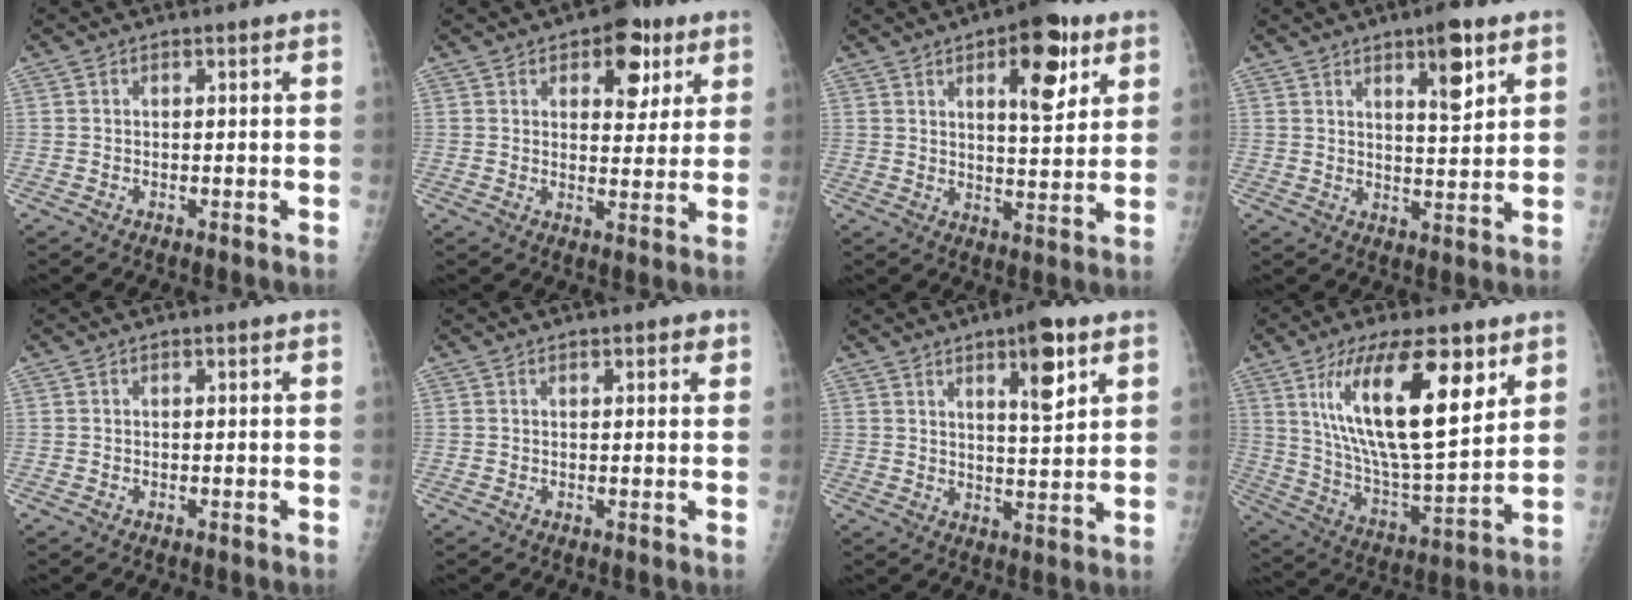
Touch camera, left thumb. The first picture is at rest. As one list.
[{"total": 9.0, "force": [4.4, 5.3, 5.8], "torque": [-0.035, -0.014, 0.054]}, {"total": 12.2, "force": [5.7, 4.8, 9.7], "torque": [-0.107, -0.024, 0.078]}, {"total": 7.5, "force": [4.1, 2.1, 5.9], "torque": [-0.076, -0.026, 0.061]}, {"total": 0.0}, {"total": 2.0, "force": [1.1, 0.8, 1.4], "torque": [-0.009, -0.002, 0.011]}, {"total": 8.6, "force": [4.5, 2.3, 6.9], "torque": [-0.093, -0.027, 0.067]}, {"total": 21.8, "force": [9.4, 7.5, 18.2], "torque": [-0.301, -0.046, 0.168]}]